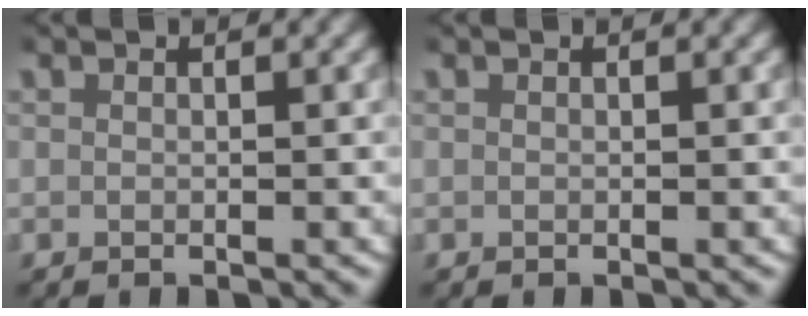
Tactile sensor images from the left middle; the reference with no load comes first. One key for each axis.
{"total": 0.0}